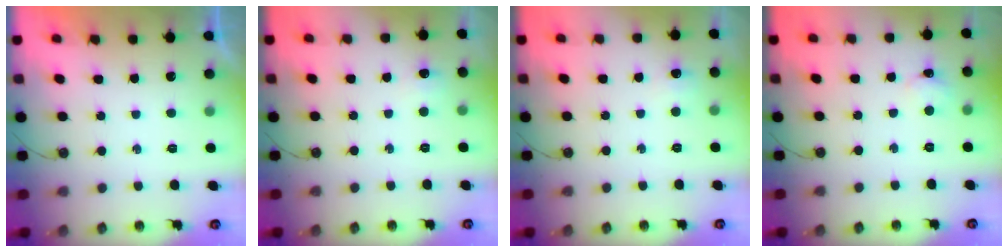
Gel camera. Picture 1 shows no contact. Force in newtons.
{"total": 4.4, "press": 4.4, "slide": 0.6}
{"total": 4.4, "press": 4.4, "slide": 0.6}
{"total": 2.6, "press": 2.6, "slide": 0.4}